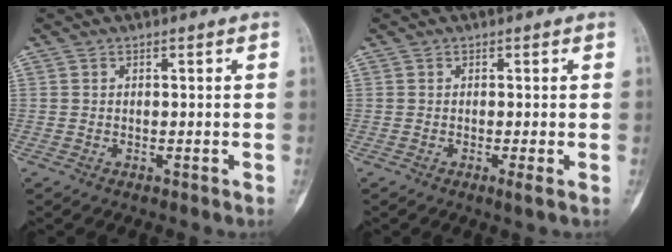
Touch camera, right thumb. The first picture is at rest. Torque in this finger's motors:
{"motor_torque": [0.39, -0.32, 0.07, -0.07, 0.09]}